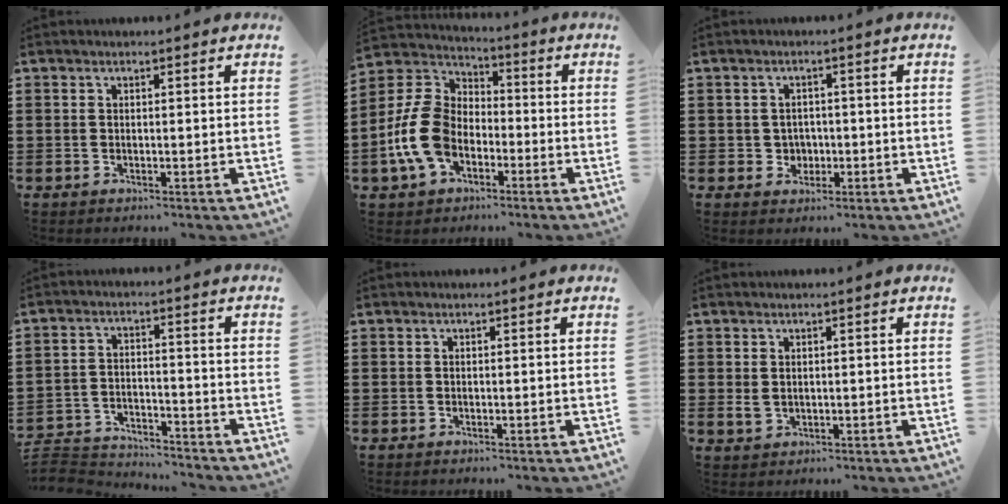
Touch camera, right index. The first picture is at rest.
{"total": 11.2, "force": [-3.4, 7.8, 7.3], "torque": [-0.204, 0.005, -0.071]}
{"total": 2.4, "force": [-0.4, 2.4, 0.4], "torque": [-0.017, 0.008, -0.012]}
{"total": 4.7, "force": [-4.6, 0.6, 0.3], "torque": [-0.026, -0.001, -0.099]}
{"total": 0.0}
{"total": 1.5, "force": [0.2, 1.2, 1.0], "torque": [-0.022, 0.002, 0.005]}